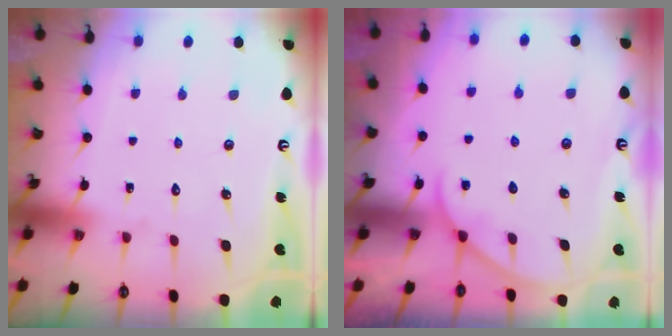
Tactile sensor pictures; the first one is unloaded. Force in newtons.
{"total": 3.2, "press": 3.2, "slide": 0.1}